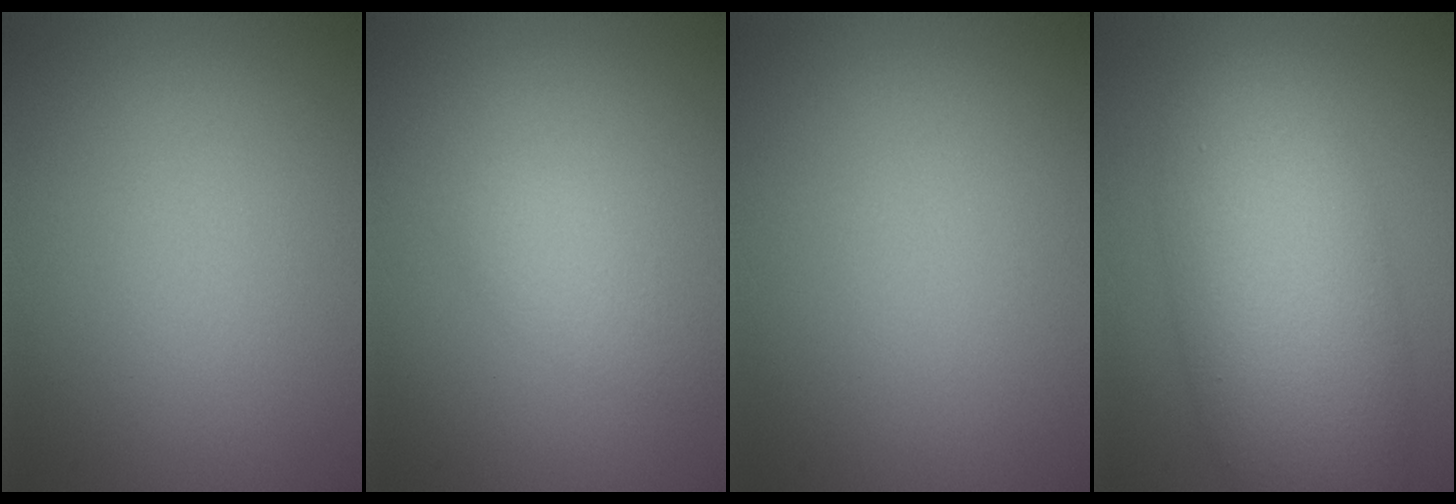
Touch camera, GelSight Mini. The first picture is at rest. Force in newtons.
{"total": 1.8, "press": 1.8, "slide": 0.0}
{"total": 0.0}
{"total": 9.4, "press": 9.4, "slide": 0.5}